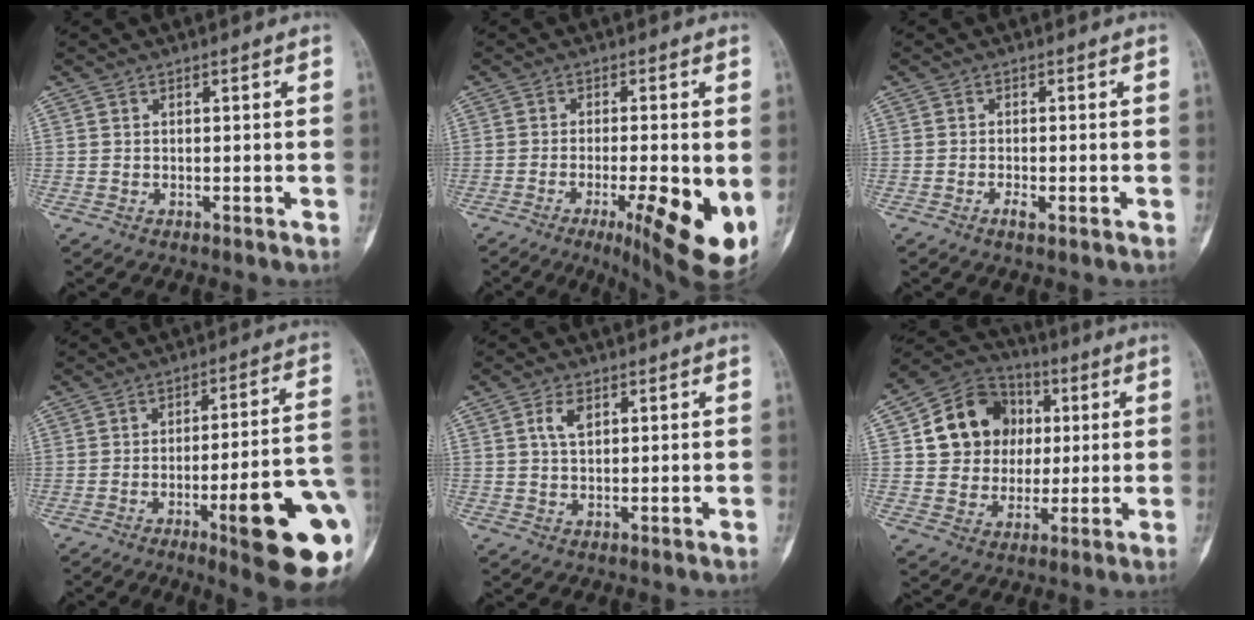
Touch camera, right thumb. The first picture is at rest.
{"total": 13.7, "force": [-4.1, 3.0, 12.8], "torque": [-0.145, -0.014, -0.049]}
{"total": 1.8, "force": [-0.8, 0.6, 1.5], "torque": [-0.026, 0.000, -0.016]}
{"total": 20.7, "force": [-6.8, 3.7, 19.2], "torque": [-0.202, 0.019, -0.083]}
{"total": 3.2, "force": [1.2, 1.7, 2.4], "torque": [-0.046, 0.000, 0.023]}
{"total": 15.2, "force": [2.9, 13.3, 6.9], "torque": [-0.078, 0.010, 0.052]}